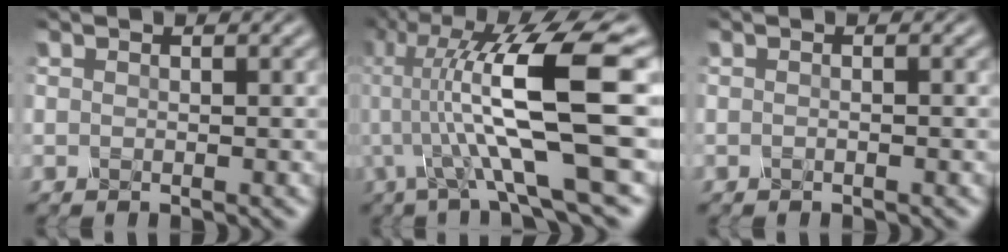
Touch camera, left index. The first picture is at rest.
{"total": 12.6, "force": [-0.4, 1.9, 12.5], "torque": [-0.217, 0.023, -0.003]}
{"total": 0.6, "force": [-0.3, 0.2, 0.6], "torque": [-0.007, -0.010, -0.010]}